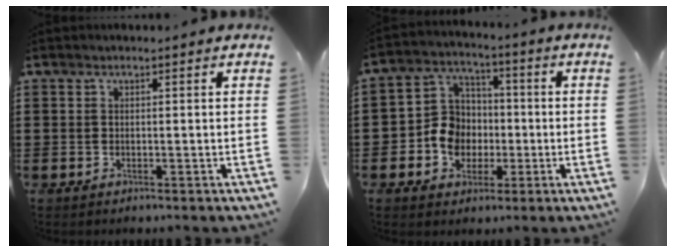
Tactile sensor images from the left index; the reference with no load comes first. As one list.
[{"total": 7.9, "force": [-1.4, 7.2, 2.9], "torque": [-0.086, 0.023, -0.024]}]